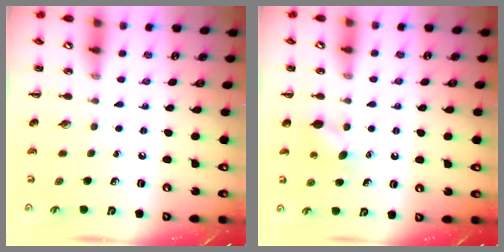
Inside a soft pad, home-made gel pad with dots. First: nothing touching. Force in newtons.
{"total": 4.8, "press": 4.6, "slide": 1.2}